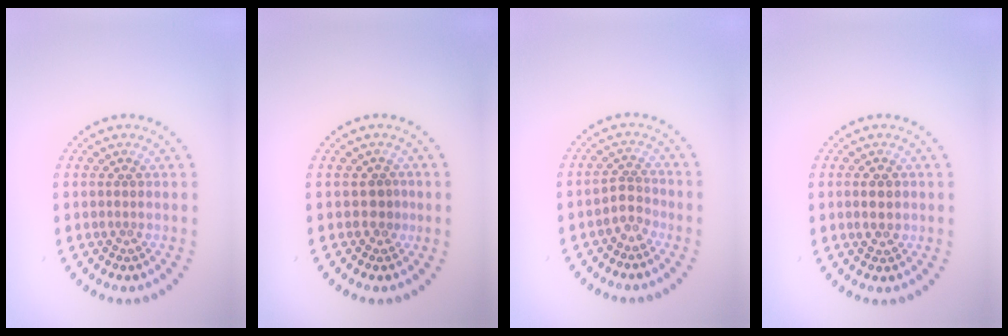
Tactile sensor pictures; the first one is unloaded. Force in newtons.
{"total": 1.3, "press": 1.0, "slide": 0.8}
{"total": 1.9, "press": 1.4, "slide": 1.2}
{"total": 1.6, "press": 1.6, "slide": 0.0}